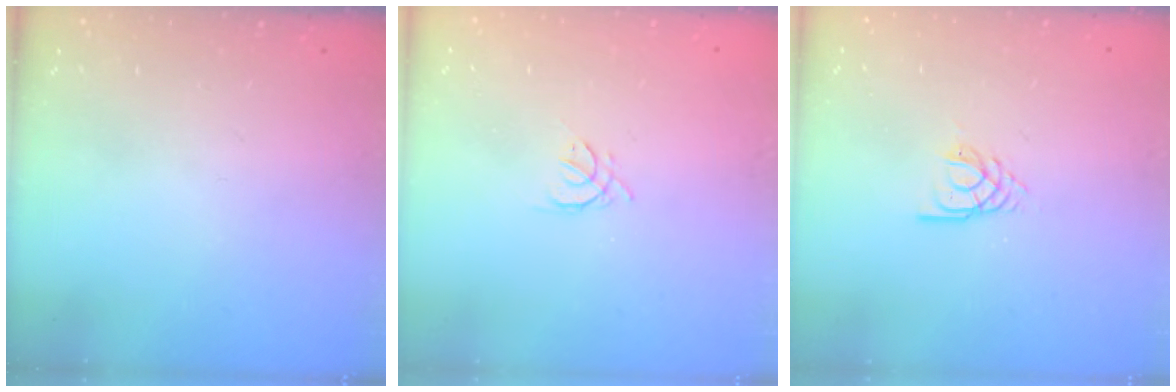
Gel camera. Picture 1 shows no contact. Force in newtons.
{"total": 2.4, "press": 2.3, "slide": 0.6}
{"total": 2.8, "press": 2.8, "slide": 0.3}